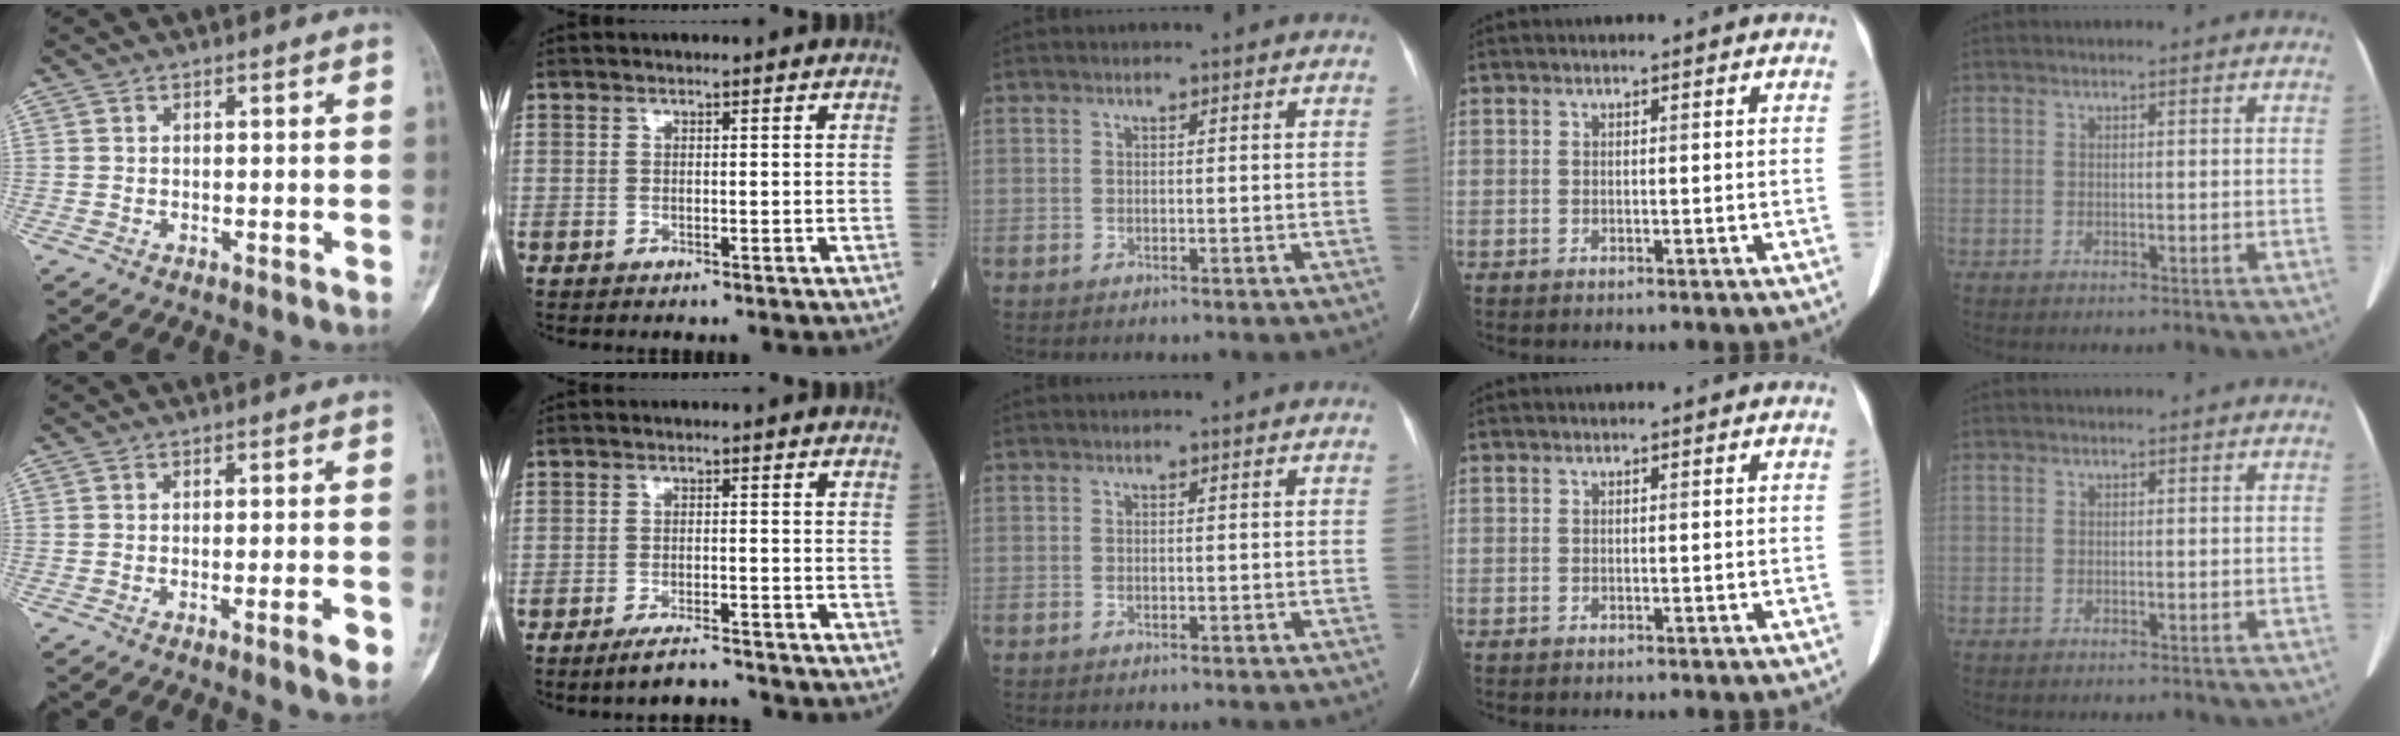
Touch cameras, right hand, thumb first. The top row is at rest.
{"thumb": {"total": 3.7, "force": [-1.7, 0.3, 3.3], "torque": [-0.045, 0.000, -0.026]}, "index": {"total": 4.4, "force": [-4.0, 0.1, 1.8], "torque": [-0.033, -0.012, -0.070]}}